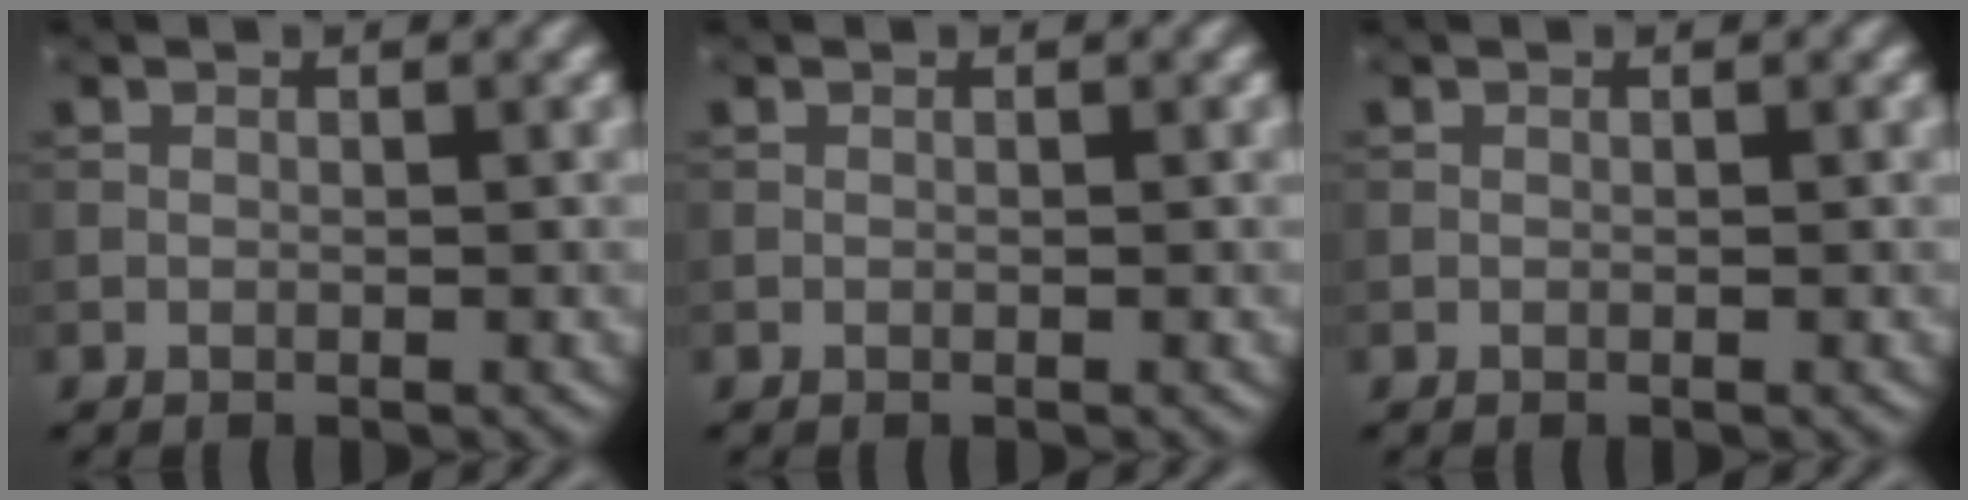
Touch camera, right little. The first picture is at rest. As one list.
[{"total": 0.0}, {"total": 0.0}]